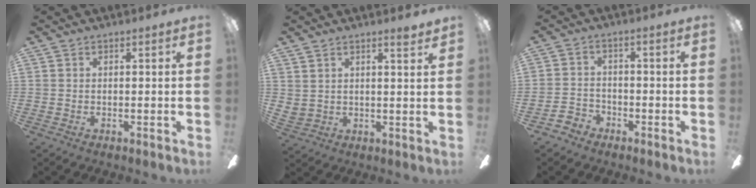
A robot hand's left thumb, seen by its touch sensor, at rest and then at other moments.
{"total": 3.7, "force": [3.5, 1.1, 0.7], "torque": [-0.008, -0.022, 0.062]}
{"total": 4.0, "force": [-3.1, 2.5, 0.6], "torque": [-0.013, 0.018, -0.060]}